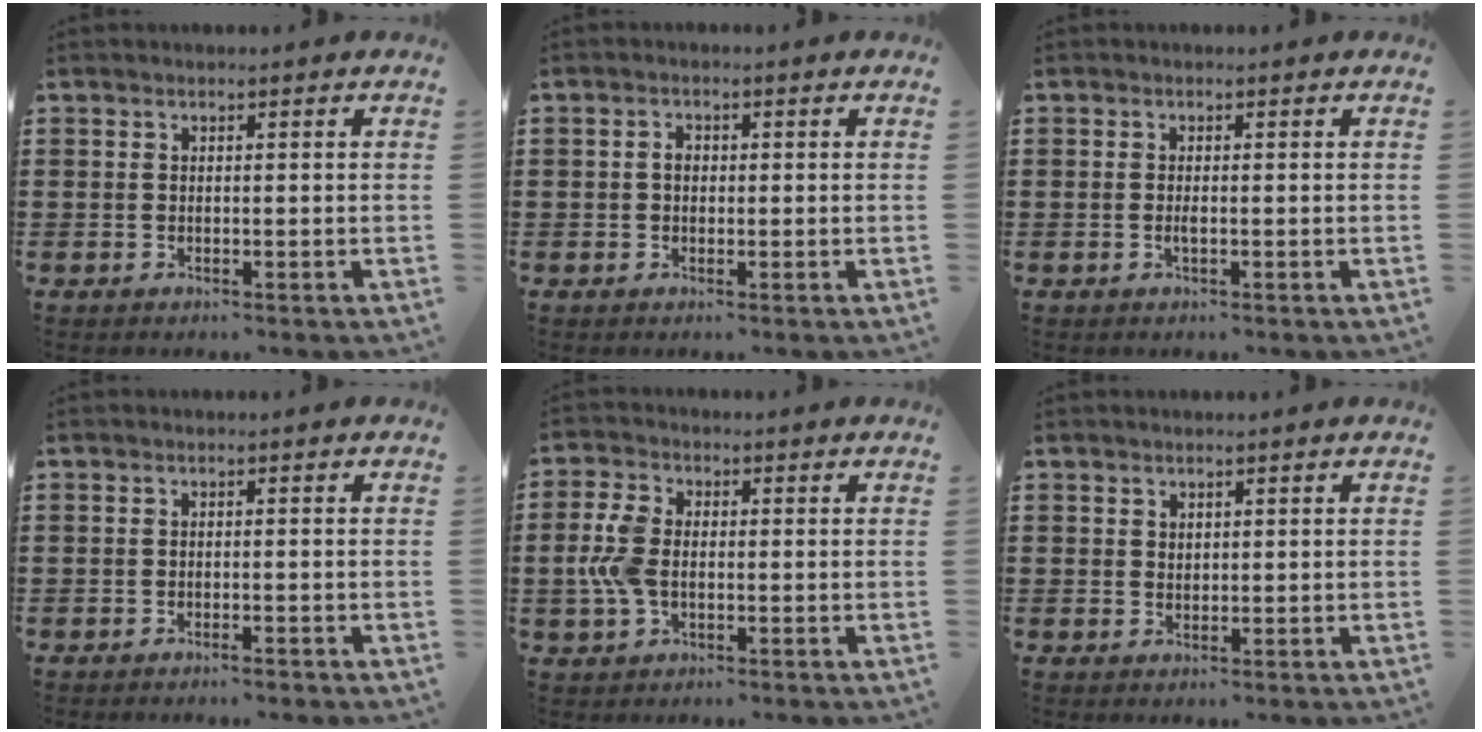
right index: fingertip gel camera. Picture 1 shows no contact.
{"total": 1.7, "force": [0.0, 1.2, 1.2], "torque": [-0.024, 0.007, -0.001]}
{"total": 0.9, "force": [-0.2, 0.2, 0.8], "torque": [-0.023, -0.006, -0.004]}
{"total": 0.8, "force": [-0.6, 0.1, 0.4], "torque": [-0.010, -0.003, -0.012]}
{"total": 6.0, "force": [-0.6, 3.8, 4.6], "torque": [-0.121, -0.002, -0.018]}
{"total": 1.1, "force": [0.9, 0.7, 0.2], "torque": [-0.005, 0.002, 0.018]}